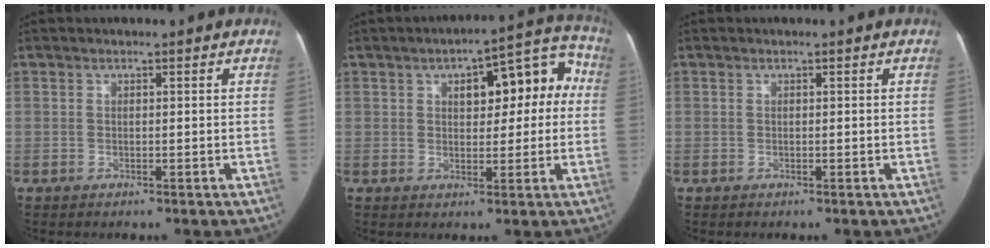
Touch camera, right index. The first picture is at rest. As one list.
[{"total": 11.8, "force": [2.3, 5.2, 10.3], "torque": [-0.121, 0.053, 0.034]}, {"total": 0.0}]